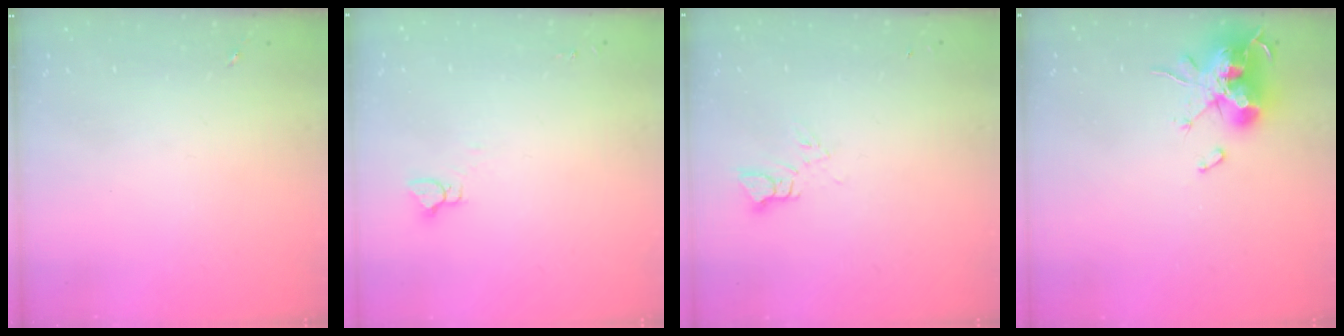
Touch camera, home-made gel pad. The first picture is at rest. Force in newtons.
{"total": 3.2, "press": 3.2, "slide": 0.2}
{"total": 3.8, "press": 3.8, "slide": 0.3}
{"total": 16.4, "press": 16.4, "slide": 0.1}